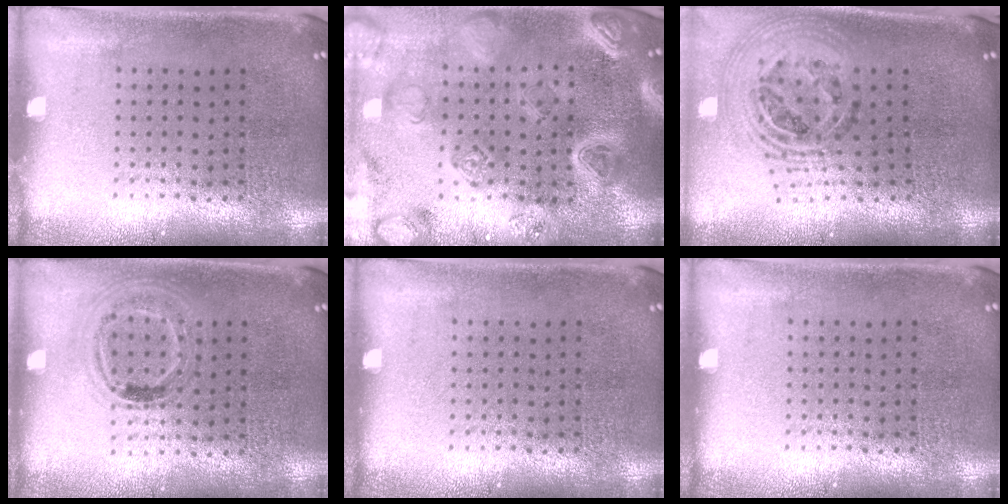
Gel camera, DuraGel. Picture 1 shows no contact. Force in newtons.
{"total": 4.2, "press": 3.8, "slide": 1.9}
{"total": 1.7, "press": 1.4, "slide": 0.9}
{"total": 0.9, "press": 0.9, "slide": 0.3}
{"total": 0.0}
{"total": 0.0}